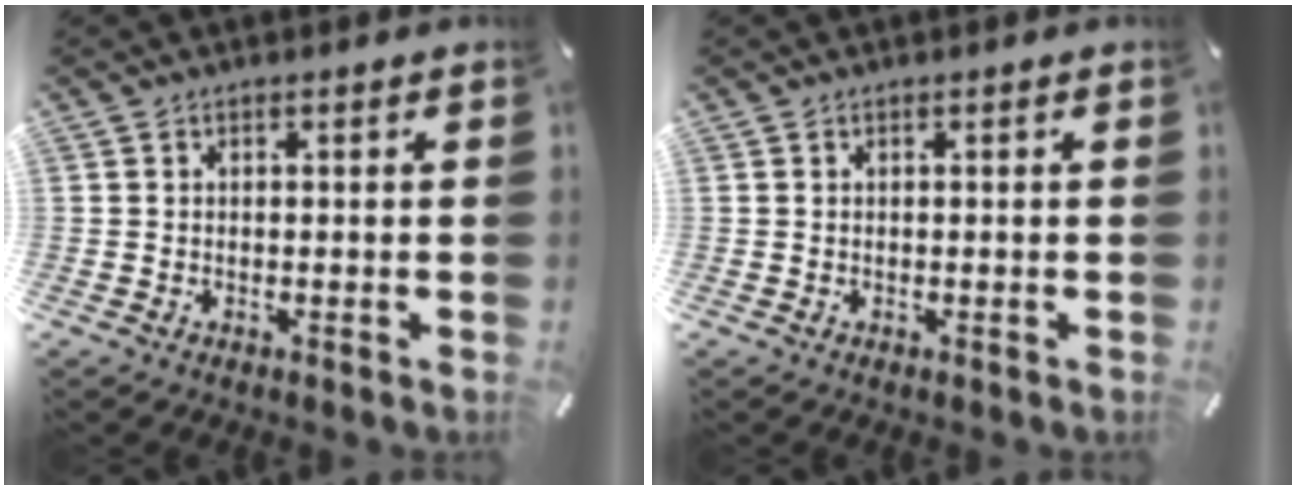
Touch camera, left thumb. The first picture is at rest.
{"total": 0.0}